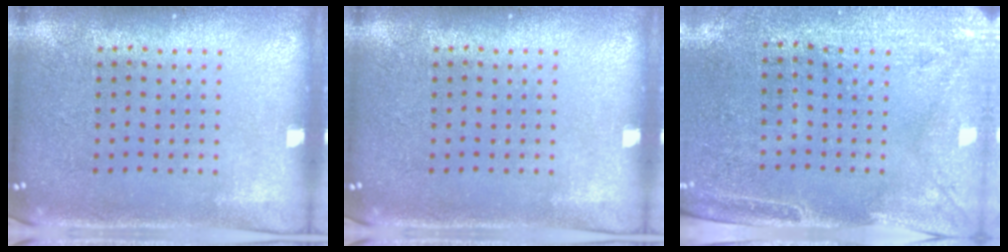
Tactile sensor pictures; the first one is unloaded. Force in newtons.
{"total": 0.0}
{"total": 3.0, "press": 2.5, "slide": 1.6}